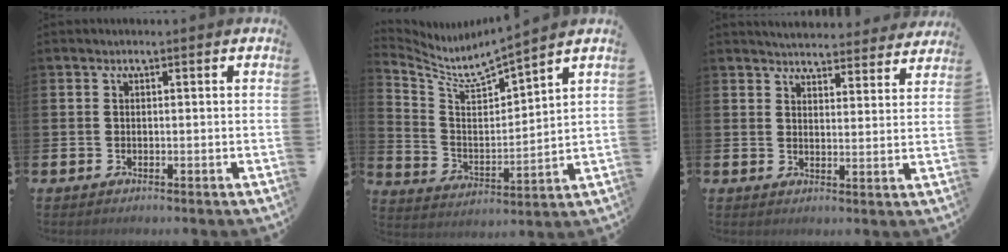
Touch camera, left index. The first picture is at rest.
{"total": 5.2, "force": [4.8, 0.7, 1.8], "torque": [-0.063, -0.049, 0.073]}
{"total": 5.0, "force": [4.9, 0.8, 0.1], "torque": [-0.006, -0.035, 0.086]}